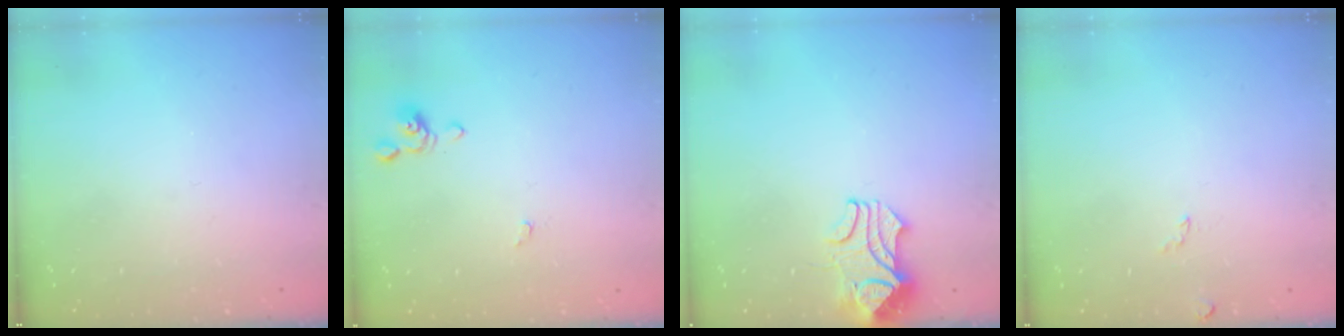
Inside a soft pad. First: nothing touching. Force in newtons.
{"total": 0.5, "press": 0.5, "slide": 0.2}
{"total": 2.2, "press": 2.0, "slide": 0.8}
{"total": 2.6, "press": 2.5, "slide": 0.5}